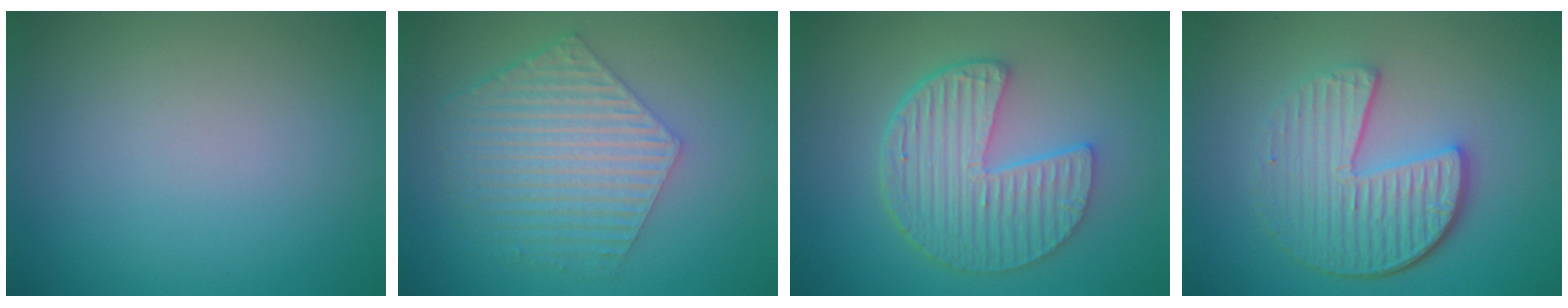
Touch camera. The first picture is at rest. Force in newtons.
{"total": 5.9, "press": 4.3, "slide": 4.0}
{"total": 6.3, "press": 4.8, "slide": 4.1}
{"total": 5.8, "press": 4.2, "slide": 4.0}